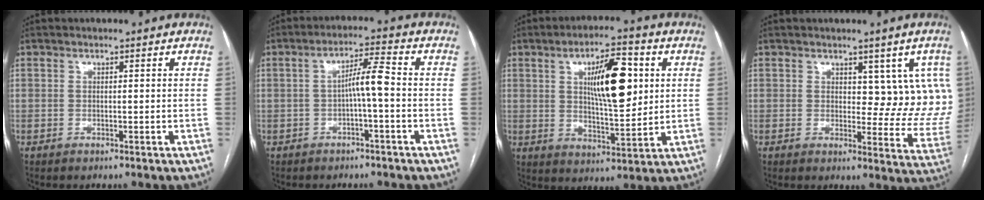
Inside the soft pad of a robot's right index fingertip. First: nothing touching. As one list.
[{"total": 4.8, "force": [-0.8, 0.1, 4.8], "torque": [-0.079, 0.017, -0.012]}, {"total": 12.3, "force": [3.2, 3.4, 11.4], "torque": [-0.187, 0.006, 0.055]}, {"total": 8.8, "force": [3.4, 4.7, 6.6], "torque": [-0.045, -0.004, 0.043]}]